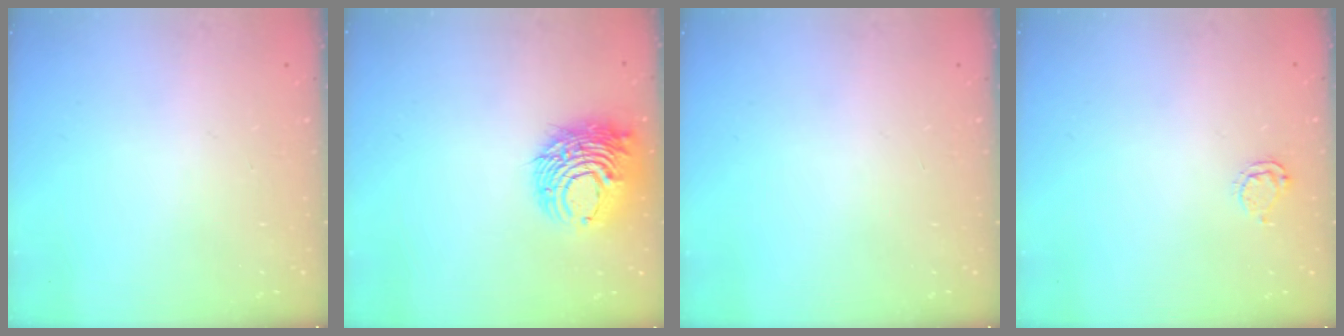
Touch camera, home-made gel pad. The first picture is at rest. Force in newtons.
{"total": 12.2, "press": 12.1, "slide": 1.3}
{"total": 0.0}
{"total": 4.1, "press": 4.0, "slide": 0.7}